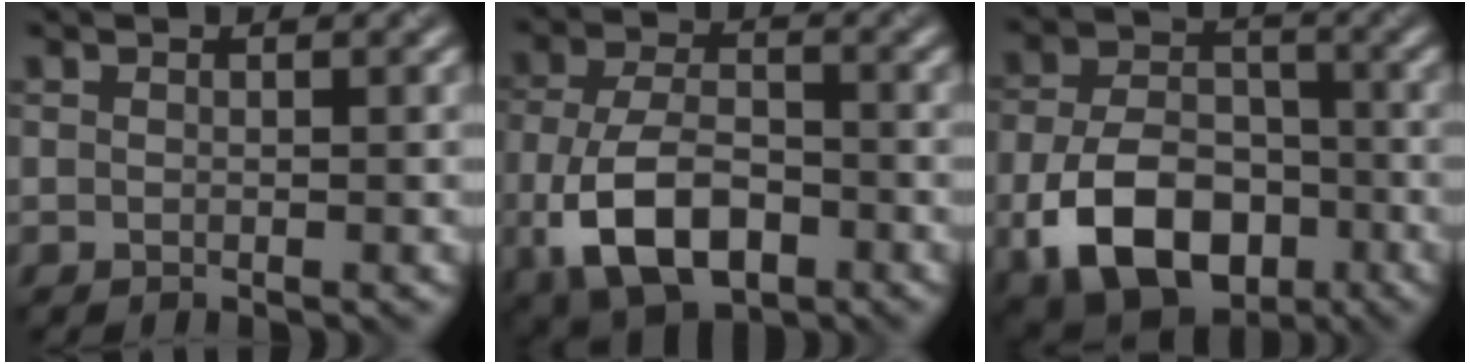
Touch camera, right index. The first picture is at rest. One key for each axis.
{"total": 8.0, "fx": -3.1, "fy": 4.6, "fz": 5.8, "tx": -0.124, "ty": -0.004, "tz": -0.062}
{"total": 10.0, "fx": -4.2, "fy": 6.5, "fz": 6.3, "tx": -0.123, "ty": -0.004, "tz": -0.074}